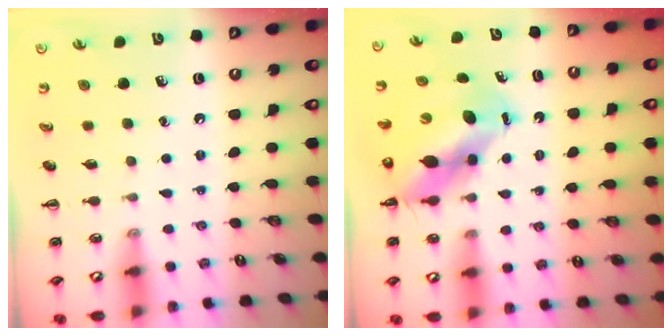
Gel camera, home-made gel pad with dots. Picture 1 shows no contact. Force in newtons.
{"total": 9.9, "press": 9.5, "slide": 2.6}